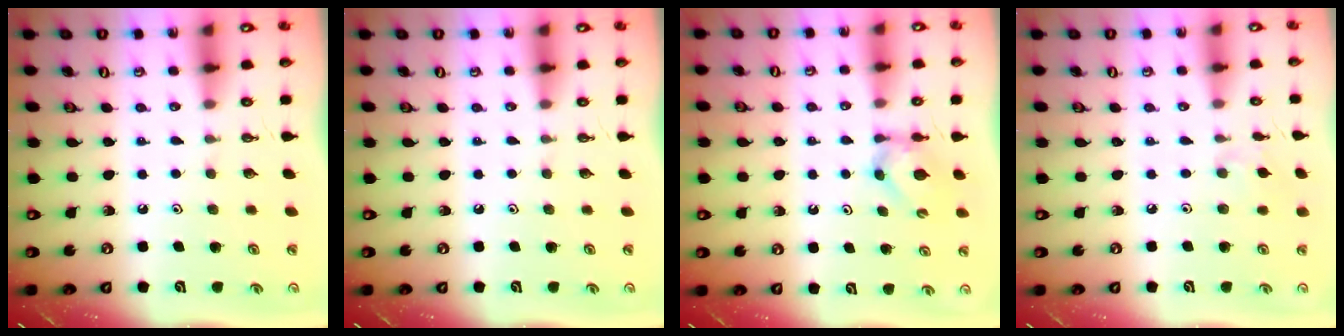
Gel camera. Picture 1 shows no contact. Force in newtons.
{"total": 0.0}
{"total": 3.9, "press": 3.8, "slide": 0.8}
{"total": 4.8, "press": 4.8, "slide": 0.7}